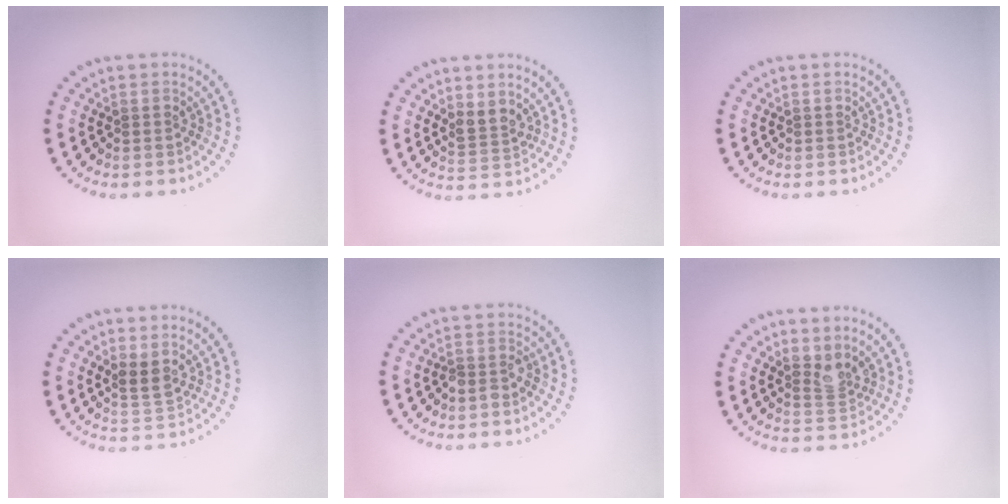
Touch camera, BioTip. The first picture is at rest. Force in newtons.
{"total": 2.1, "press": 1.7, "slide": 1.2}
{"total": 0.0}
{"total": 2.0, "press": 1.6, "slide": 1.2}
{"total": 1.5, "press": 1.3, "slide": 0.9}
{"total": 2.0, "press": 1.6, "slide": 1.3}